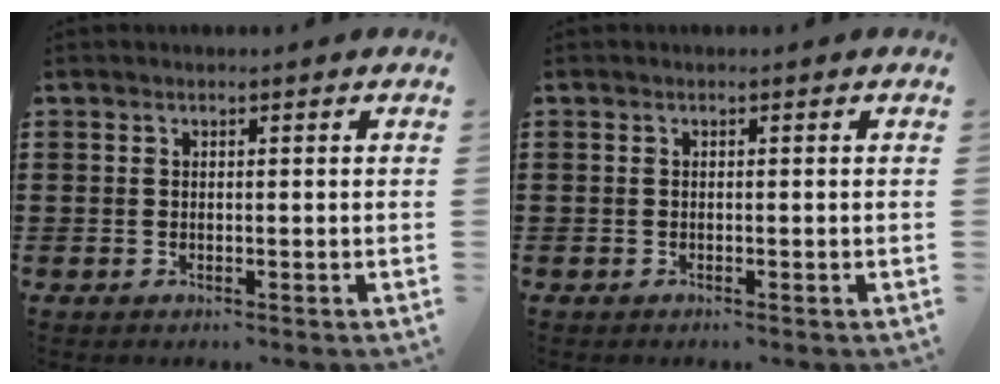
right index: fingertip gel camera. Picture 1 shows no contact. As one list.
[{"total": 0.0}]